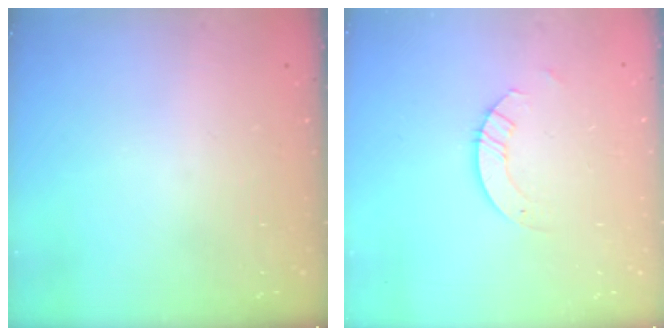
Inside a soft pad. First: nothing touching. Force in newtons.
{"total": 2.6, "press": 2.6, "slide": 0.2}